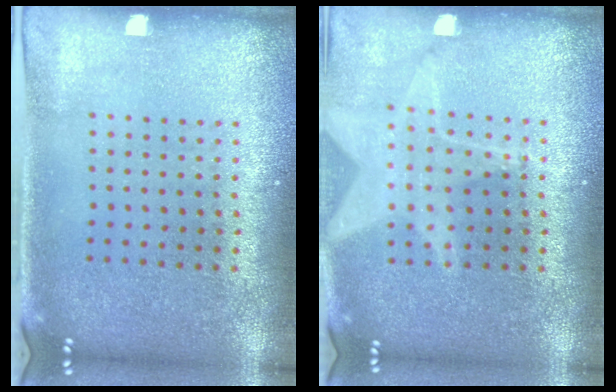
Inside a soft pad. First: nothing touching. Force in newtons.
{"total": 1.3, "press": 1.3, "slide": 0.1}